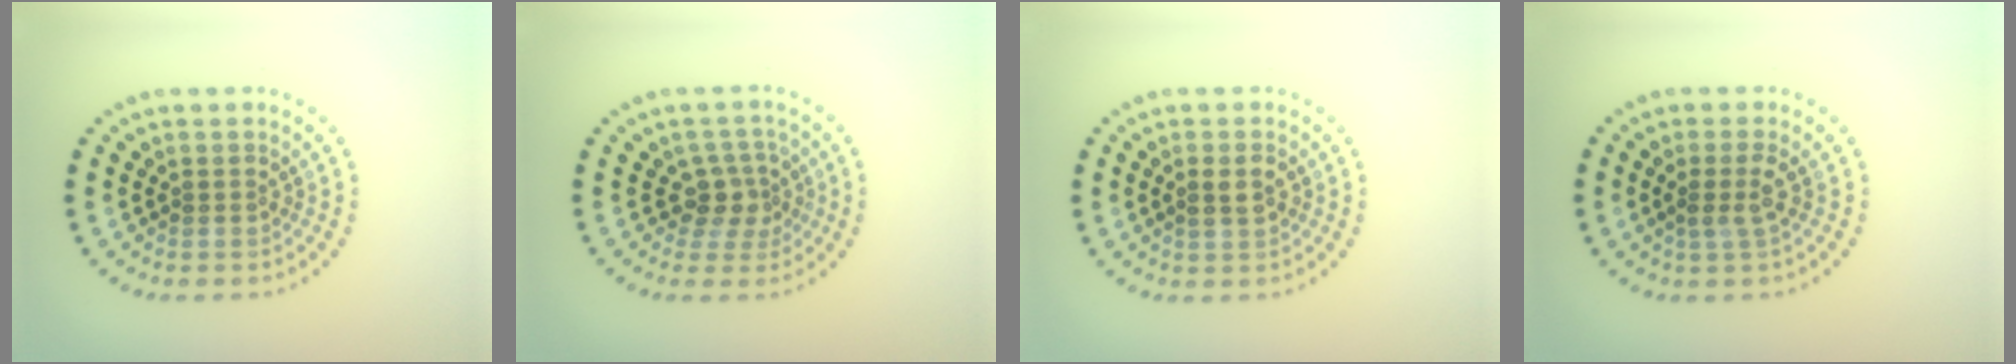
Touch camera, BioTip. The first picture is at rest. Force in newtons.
{"total": 2.7, "press": 2.3, "slide": 1.4}
{"total": 1.7, "press": 1.7, "slide": 0.1}
{"total": 1.9, "press": 1.4, "slide": 1.2}